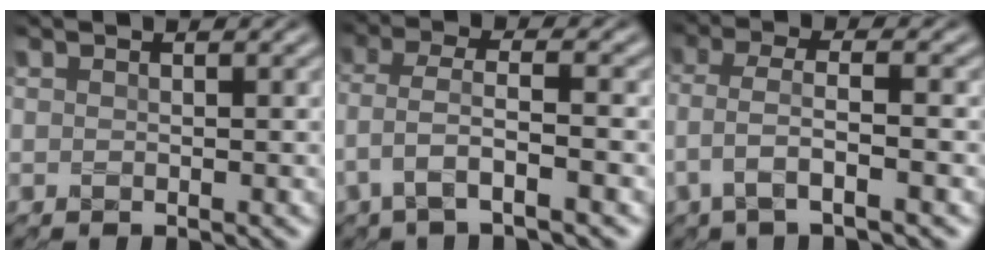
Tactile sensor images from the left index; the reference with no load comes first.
{"total": 4.1, "force": [-1.9, 0.9, 3.5], "torque": [-0.073, 0.003, -0.042]}
{"total": 3.8, "force": [-1.4, 0.8, 3.4], "torque": [-0.068, 0.004, -0.034]}